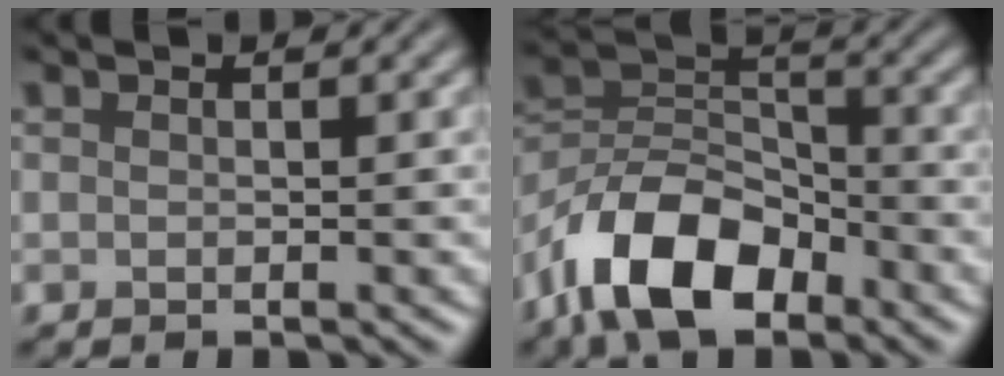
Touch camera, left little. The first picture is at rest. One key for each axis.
{"total": 9.6, "fx": -6.0, "fy": 4.8, "fz": 5.7, "tx": -0.100, "ty": 0.008, "tz": -0.127}